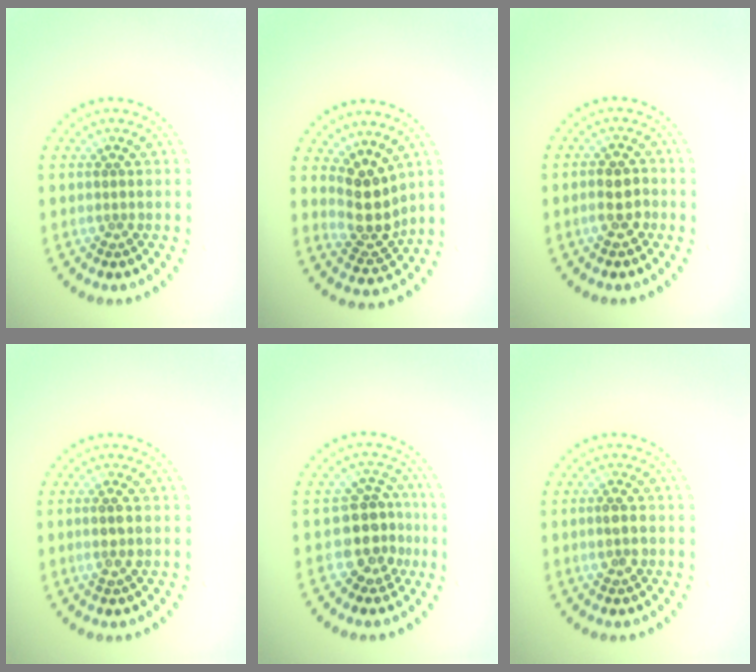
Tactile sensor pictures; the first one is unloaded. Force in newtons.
{"total": 3.8, "press": 2.9, "slide": 2.5}
{"total": 2.5, "press": 2.4, "slide": 0.6}
{"total": 1.3, "press": 1.1, "slide": 0.7}
{"total": 4.0, "press": 3.5, "slide": 1.9}
{"total": 1.6, "press": 1.6, "slide": 0.2}